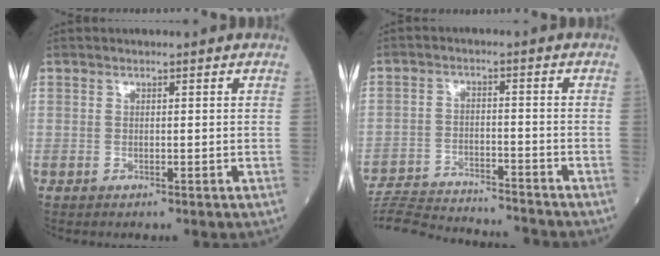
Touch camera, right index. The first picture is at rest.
{"total": 16.1, "force": [-15.5, 0.7, 4.3], "torque": [-0.079, -0.008, -0.236]}